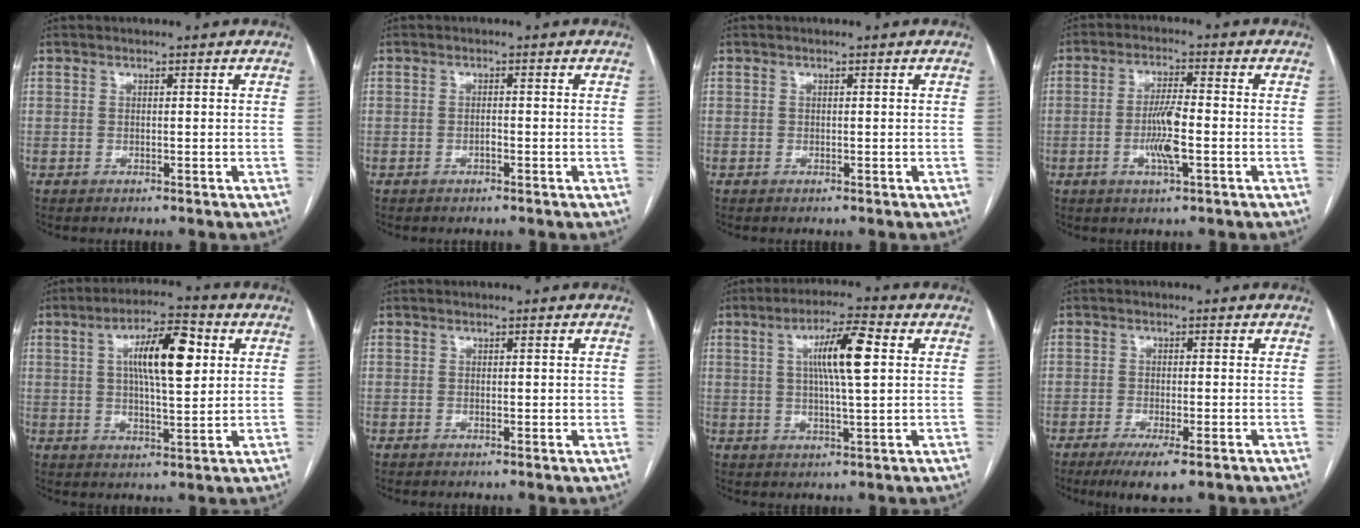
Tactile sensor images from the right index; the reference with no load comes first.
{"total": 0.8, "force": [-0.4, 0.3, 0.7], "torque": [-0.012, 0.001, -0.008]}
{"total": 0.0}
{"total": 6.4, "force": [-1.6, 0.7, 6.1], "torque": [-0.121, -0.003, -0.030]}
{"total": 10.8, "force": [2.8, 2.7, 10.1], "torque": [-0.174, 0.017, 0.045]}
{"total": 1.7, "force": [0.1, 1.0, 1.4], "torque": [-0.017, 0.002, 0.003]}
{"total": 8.7, "force": [2.0, 0.8, 8.4], "torque": [-0.152, 0.010, 0.033]}
{"total": 5.4, "force": [-3.2, 1.0, 4.2], "torque": [-0.071, -0.012, -0.049]}